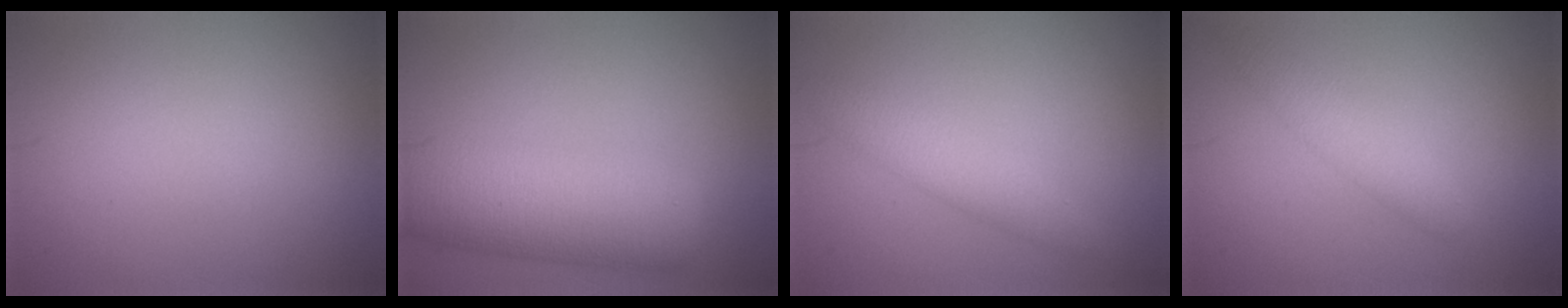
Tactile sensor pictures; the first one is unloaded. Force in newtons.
{"total": 8.2, "press": 8.2, "slide": 0.2}
{"total": 2.7, "press": 2.7, "slide": 0.1}
{"total": 2.4, "press": 2.4, "slide": 0.1}